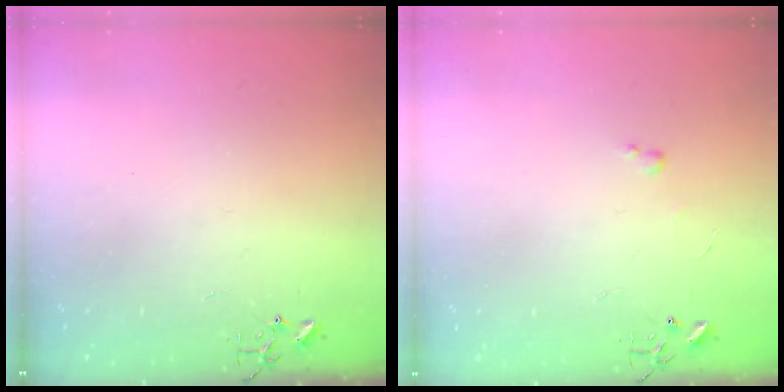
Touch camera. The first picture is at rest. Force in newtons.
{"total": 2.4, "press": 2.3, "slide": 0.4}